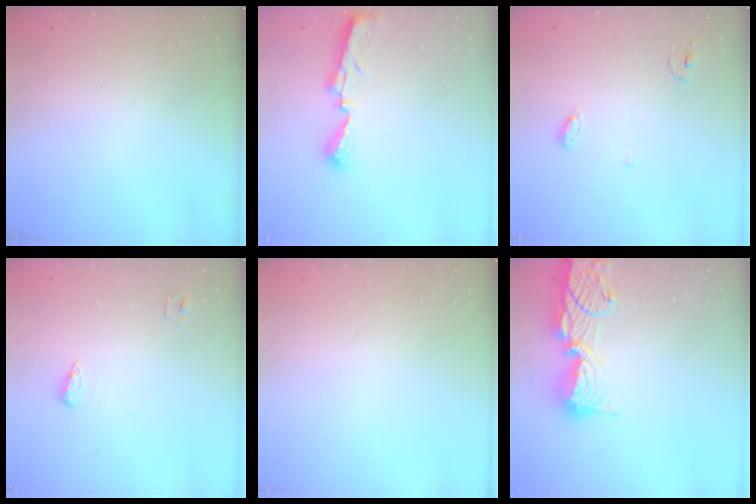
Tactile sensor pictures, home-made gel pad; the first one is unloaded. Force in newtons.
{"total": 8.9, "press": 8.9, "slide": 0.2}
{"total": 4.7, "press": 4.7, "slide": 0.5}
{"total": 6.2, "press": 6.0, "slide": 1.2}
{"total": 0.0}
{"total": 16.6, "press": 16.1, "slide": 4.0}